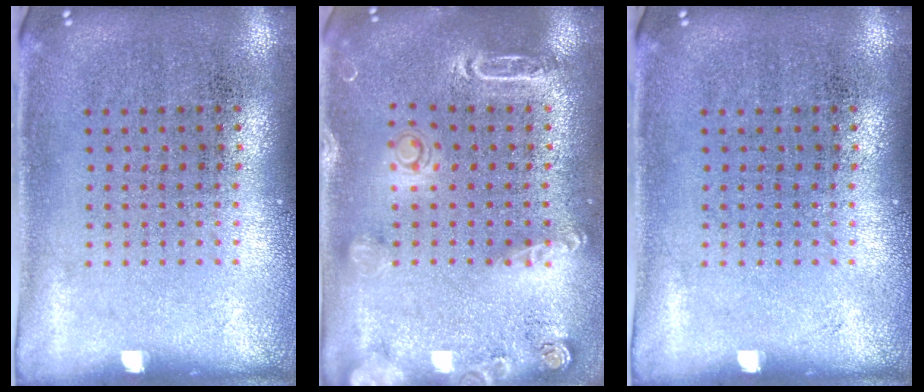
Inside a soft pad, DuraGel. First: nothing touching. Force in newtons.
{"total": 1.9, "press": 1.9, "slide": 0.5}
{"total": 0.0}